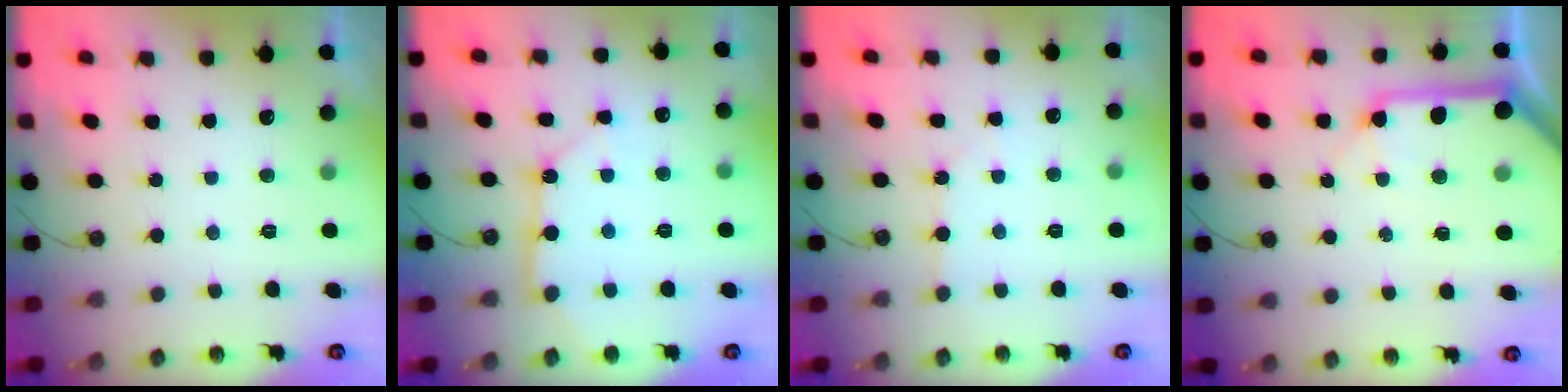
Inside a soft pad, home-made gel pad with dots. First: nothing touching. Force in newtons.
{"total": 9.5, "press": 9.5, "slide": 1.0}
{"total": 2.9, "press": 2.8, "slide": 0.4}
{"total": 15.4, "press": 15.2, "slide": 2.2}